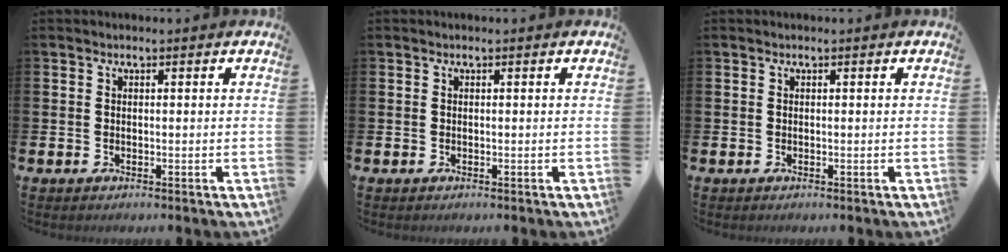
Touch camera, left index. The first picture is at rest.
{"total": 0.0}
{"total": 0.0}